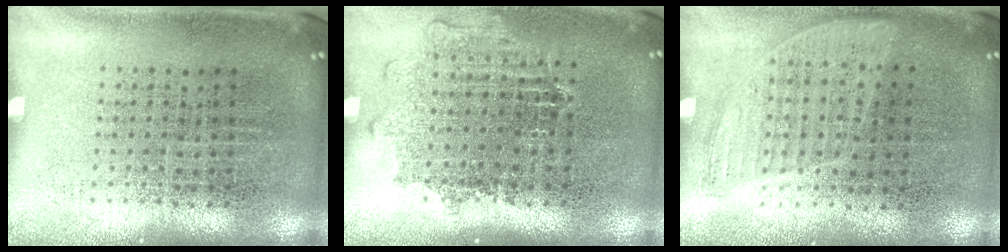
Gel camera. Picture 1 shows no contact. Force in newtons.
{"total": 1.0, "press": 1.0, "slide": 0.4}
{"total": 0.9, "press": 0.8, "slide": 0.4}